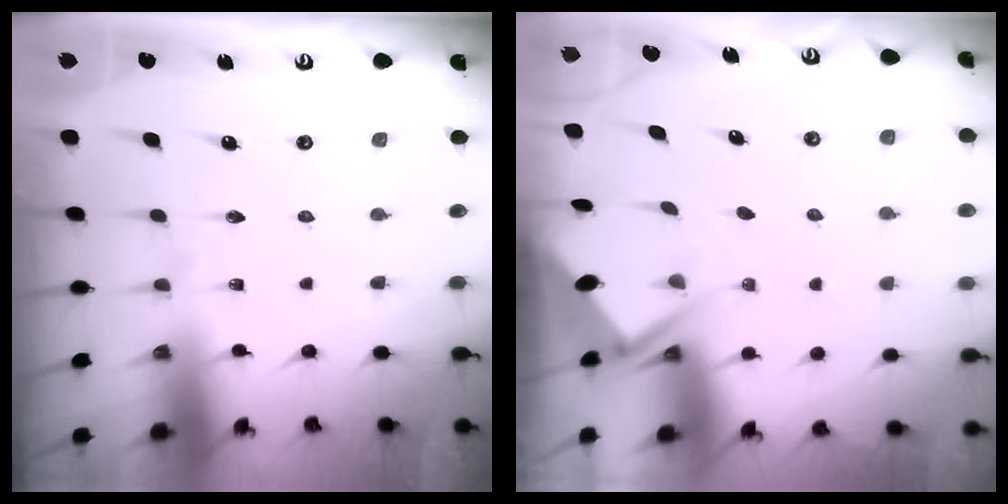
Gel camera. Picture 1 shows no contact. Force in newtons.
{"total": 2.7, "press": 2.7, "slide": 0.3}